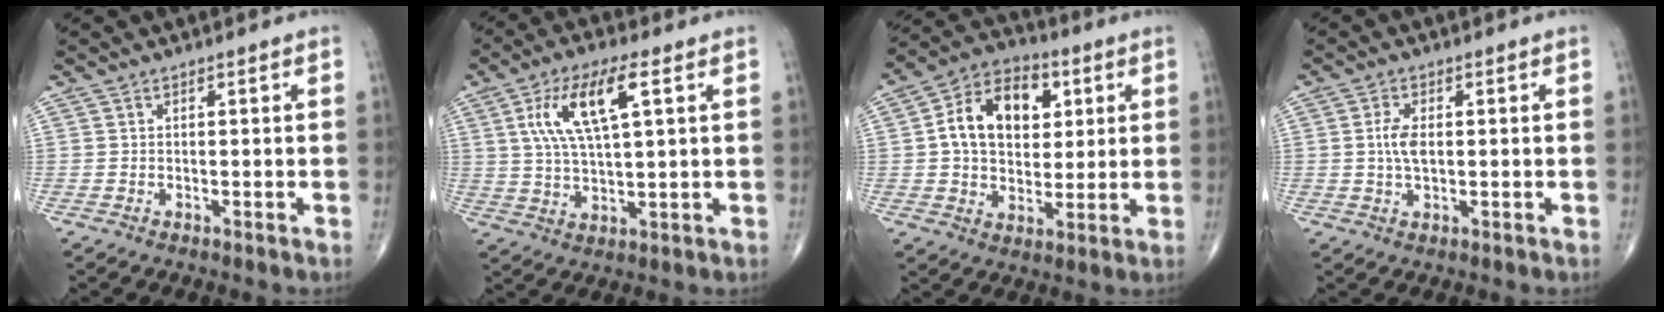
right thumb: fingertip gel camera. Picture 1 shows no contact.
{"total": 11.9, "force": [3.9, 3.6, 10.6], "torque": [-0.211, 0.000, 0.075]}
{"total": 15.0, "force": [3.4, 10.3, 10.3], "torque": [-0.135, 0.006, 0.052]}
{"total": 4.1, "force": [0.2, 2.1, 3.6], "torque": [-0.075, 0.001, 0.003]}